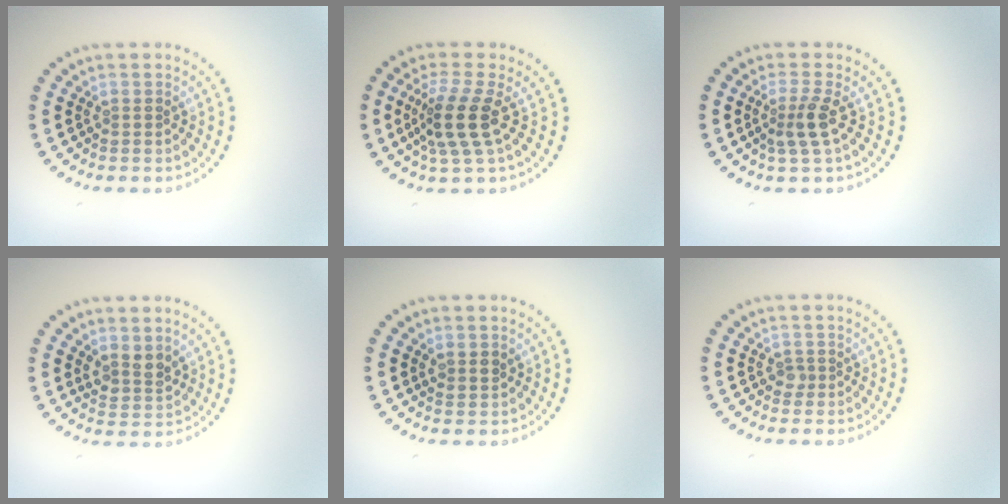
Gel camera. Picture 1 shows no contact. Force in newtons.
{"total": 3.8, "press": 3.0, "slide": 2.4}
{"total": 2.3, "press": 1.8, "slide": 1.5}
{"total": 2.1, "press": 1.8, "slide": 1.2}
{"total": 1.2, "press": 1.1, "slide": 0.5}
{"total": 0.9, "press": 0.6, "slide": 0.6}